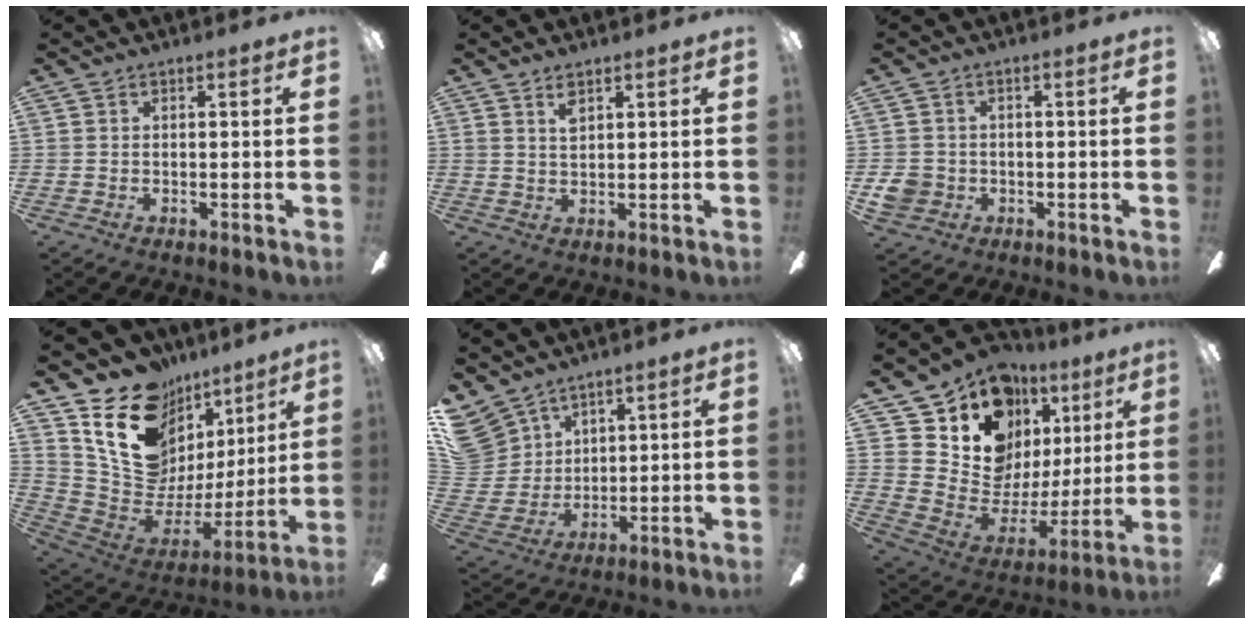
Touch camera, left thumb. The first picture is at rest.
{"total": 3.1, "force": [2.1, 1.2, 1.9], "torque": [-0.036, 0.000, 0.035]}
{"total": 4.6, "force": [-0.8, 4.3, 1.4], "torque": [-0.033, 0.006, -0.016]}
{"total": 19.7, "force": [11.0, 13.9, 8.7], "torque": [-0.144, -0.068, 0.214]}
{"total": 11.4, "force": [8.0, 7.7, 2.7], "torque": [-0.093, -0.042, 0.162]}
{"total": 15.0, "force": [10.1, 9.8, 5.2], "torque": [-0.113, -0.079, 0.195]}